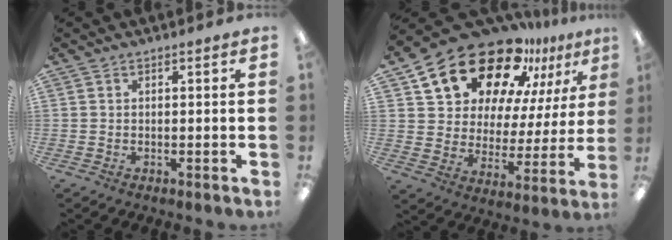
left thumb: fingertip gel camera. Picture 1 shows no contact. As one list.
[{"total": 21.9, "force": [16.6, 10.6, 9.5], "torque": [-0.176, -0.108, 0.298]}]